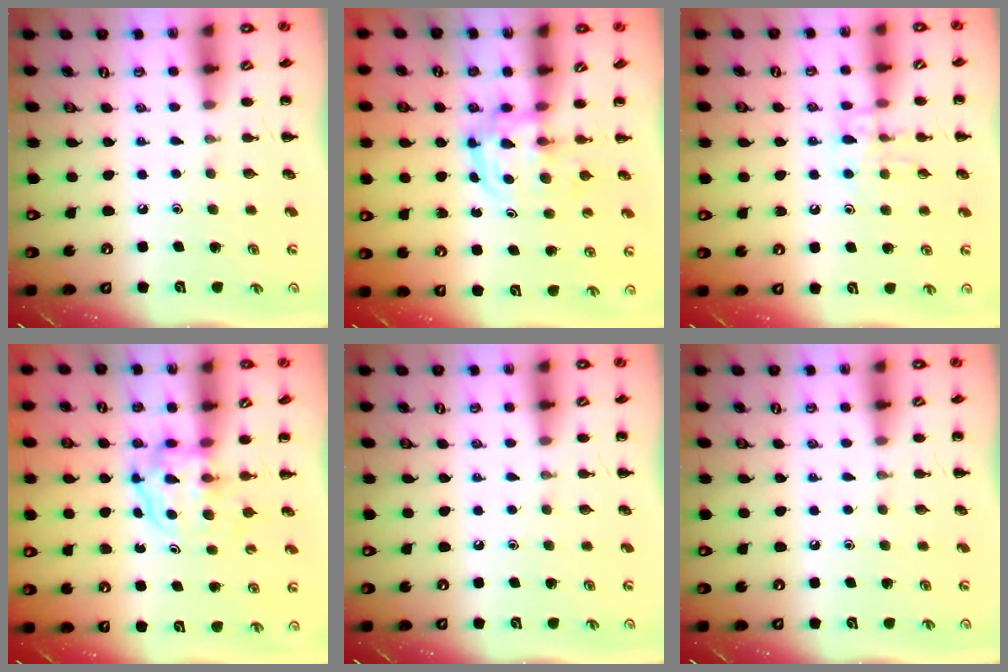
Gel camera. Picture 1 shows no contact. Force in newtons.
{"total": 3.1, "press": 3.1, "slide": 0.4}
{"total": 10.4, "press": 10.3, "slide": 1.0}
{"total": 3.9, "press": 3.9, "slide": 0.2}
{"total": 0.0}
{"total": 0.0}